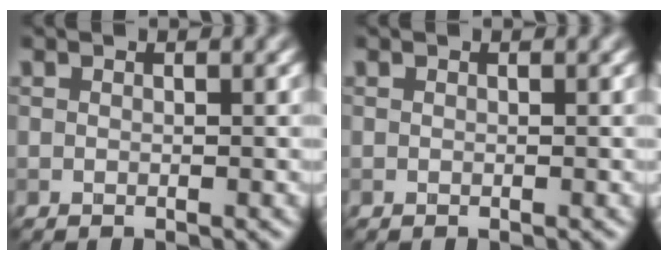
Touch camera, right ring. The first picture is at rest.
{"total": 0.0}